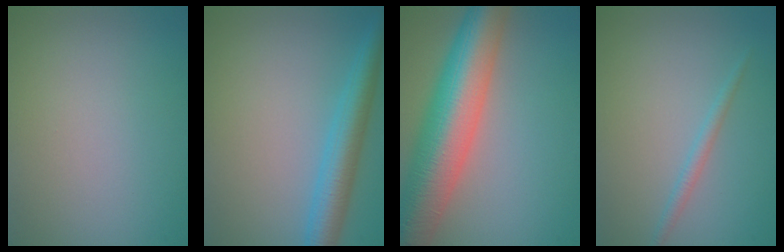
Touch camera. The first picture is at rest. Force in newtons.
{"total": 4.9, "press": 4.9, "slide": 0.1}
{"total": 11.5, "press": 11.5, "slide": 0.5}
{"total": 1.3, "press": 1.3, "slide": 0.1}